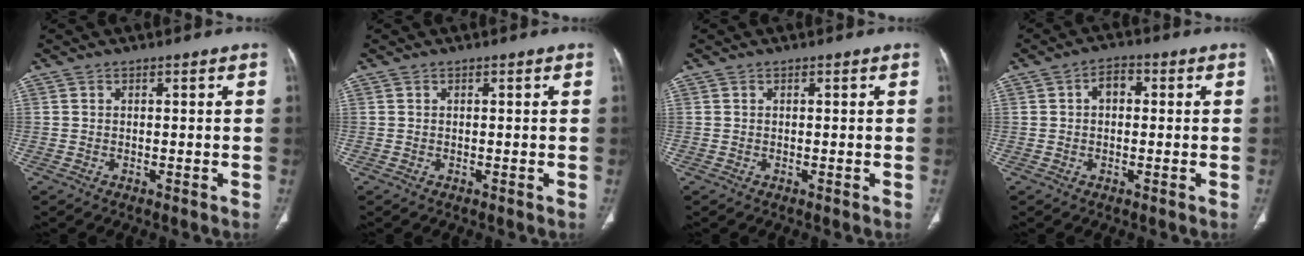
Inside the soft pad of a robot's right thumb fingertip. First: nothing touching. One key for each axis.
{"total": 0.0}
{"total": 0.0}
{"total": 3.7, "fx": 0.6, "fy": 2.4, "fz": 2.7, "tx": -0.036, "ty": 0.014, "tz": 0.004}